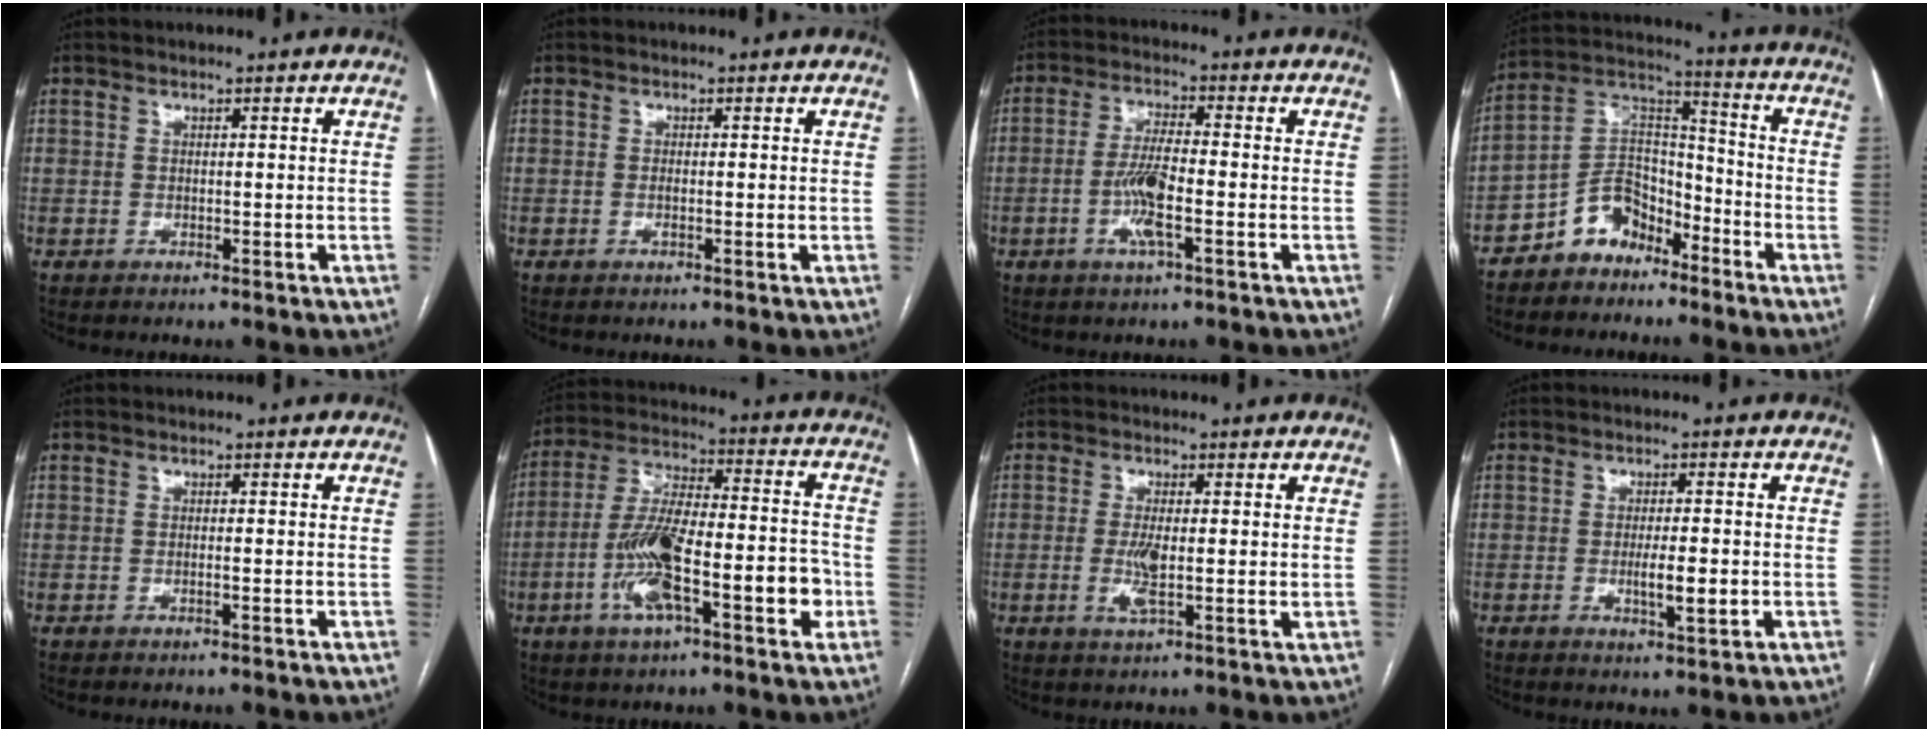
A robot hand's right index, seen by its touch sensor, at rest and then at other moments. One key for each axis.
{"total": 1.0, "fx": -0.2, "fy": 0.2, "fz": 0.9, "tx": -0.018, "ty": -0.001, "tz": -0.003}
{"total": 6.7, "fx": -2.1, "fy": 0.7, "fz": 6.4, "tx": -0.129, "ty": -0.004, "tz": -0.042}
{"total": 9.2, "fx": -6.2, "fy": 5.7, "fz": 3.5, "tx": -0.073, "ty": 0.039, "tz": -0.118}
{"total": 0.5, "fx": -0.2, "fy": -0.1, "fz": 0.5, "tx": -0.009, "ty": 0.001, "tz": -0.005}
{"total": 16.4, "fx": -5.1, "fy": 4.2, "fz": 15.0, "tx": -0.273, "ty": 0.021, "tz": -0.086}
{"total": 4.4, "fx": -0.3, "fy": 0.9, "fz": 4.3, "tx": -0.090, "ty": -0.008, "tz": -0.006}
{"total": 4.6, "fx": -0.9, "fy": 0.6, "fz": 4.4, "tx": -0.078, "ty": -0.006, "tz": -0.013}